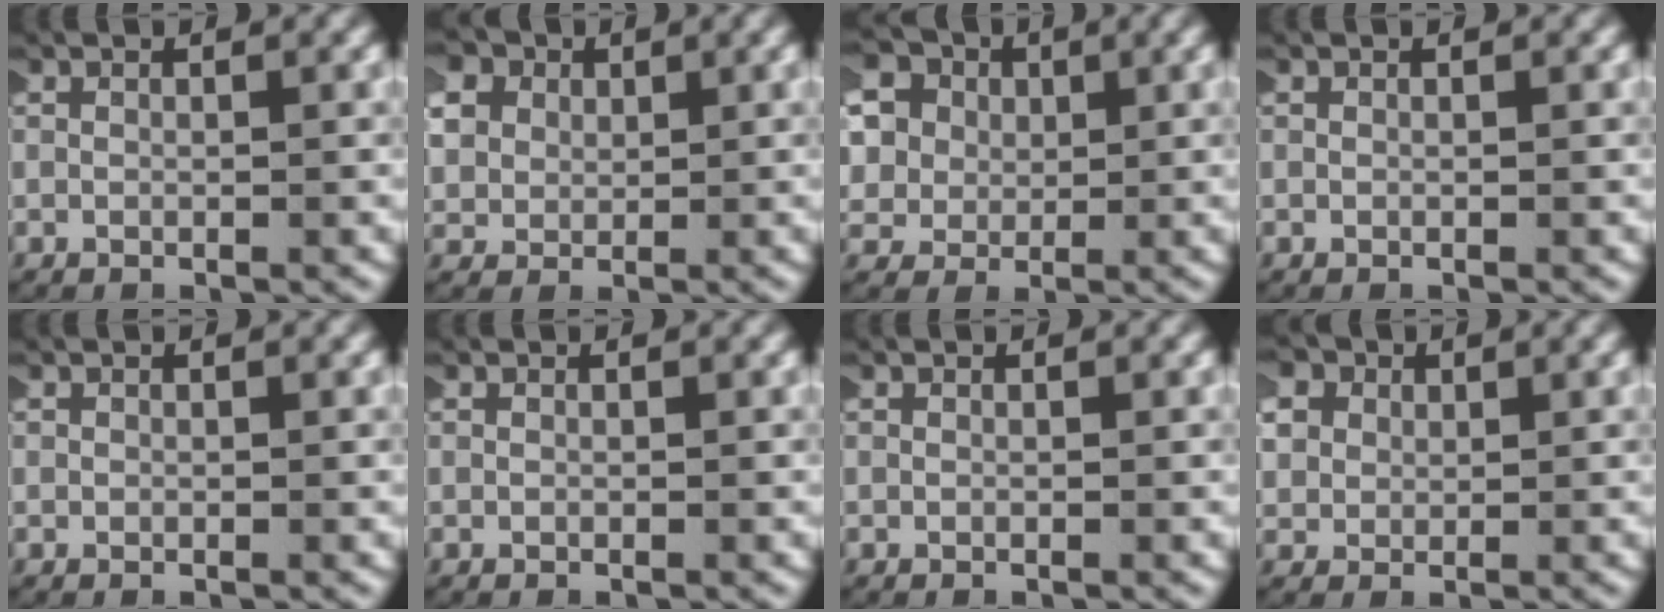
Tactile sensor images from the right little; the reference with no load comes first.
{"total": 6.2, "force": [2.5, 5.0, 2.7], "torque": [-0.084, 0.000, 0.038]}
{"total": 10.6, "force": [2.6, 9.2, 4.5], "torque": [-0.135, -0.009, 0.032]}
{"total": 0.0}
{"total": 0.0}
{"total": 0.0}
{"total": 0.0}
{"total": 5.5, "force": [2.0, 4.6, 2.3], "torque": [-0.075, 0.000, 0.027]}